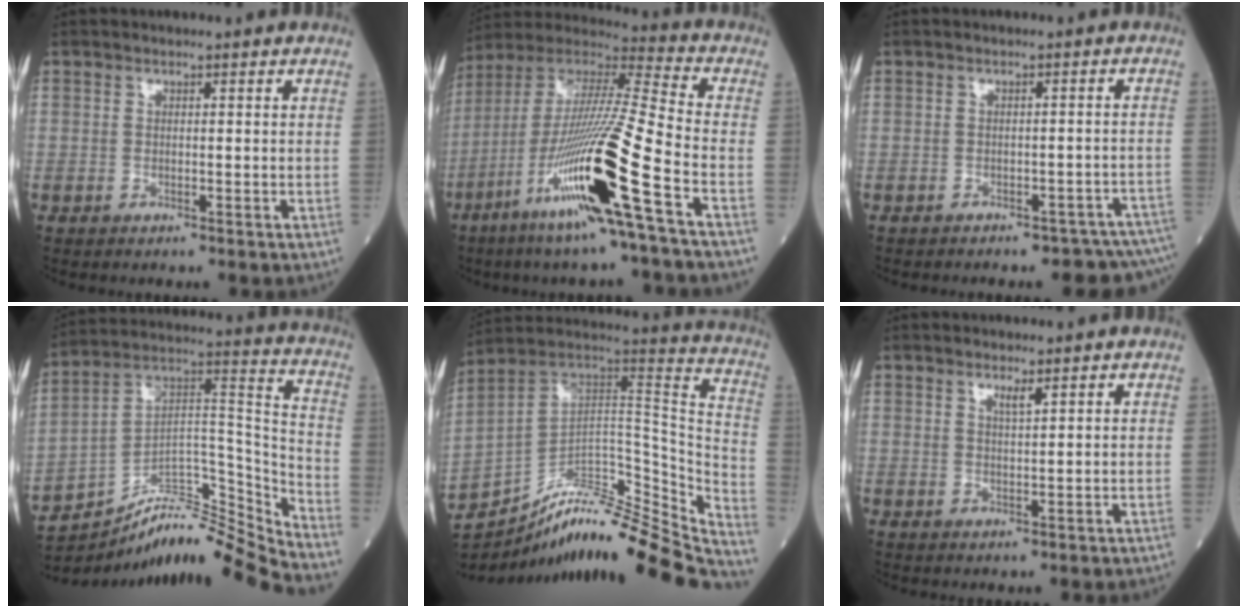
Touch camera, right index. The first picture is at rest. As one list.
[{"total": 21.3, "force": [-9.0, -0.6, 19.3], "torque": [-0.399, -0.042, -0.178]}, {"total": 10.6, "force": [-9.7, 2.8, 3.5], "torque": [-0.025, 0.020, -0.097]}, {"total": 17.0, "force": [-16.1, -0.2, 5.6], "torque": [-0.083, 0.069, -0.263]}, {"total": 31.3, "force": [-27.7, 4.8, 13.7], "torque": [-0.161, 0.021, -0.397]}, {"total": 1.5, "force": [1.0, -0.1, 1.1], "torque": [-0.020, -0.005, 0.019]}]